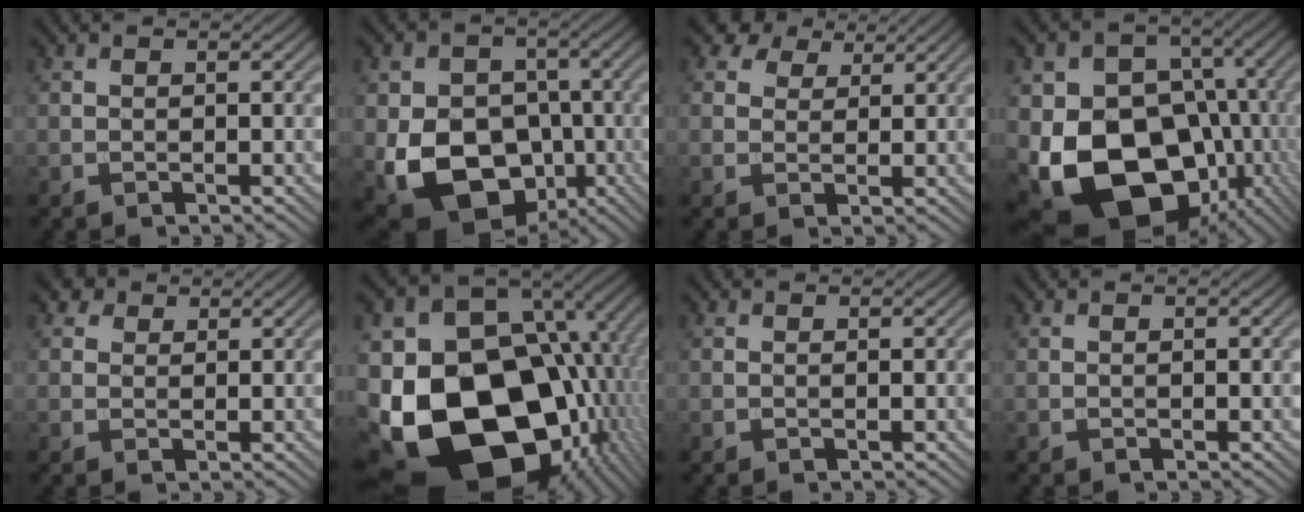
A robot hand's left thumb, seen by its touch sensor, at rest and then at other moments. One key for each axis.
{"total": 14.0, "fx": -4.1, "fy": 10.4, "fz": 8.5, "tx": -0.160, "ty": -0.032, "tz": -0.079}
{"total": 5.5, "fx": 3.8, "fy": 3.3, "fz": 2.2, "tx": -0.051, "ty": -0.003, "tz": 0.075}
{"total": 19.1, "fx": -5.9, "fy": 14.6, "fz": 10.9, "tx": -0.209, "ty": -0.034, "tz": -0.097}
{"total": 2.7, "fx": 1.8, "fy": 1.8, "fz": 1.0, "tx": -0.024, "ty": 0.002, "tz": 0.030}
{"total": 22.8, "fx": -5.7, "fy": 16.0, "fz": 15.2, "tx": -0.320, "ty": -0.034, "tz": -0.076}
{"total": 0.0}
{"total": 0.0}